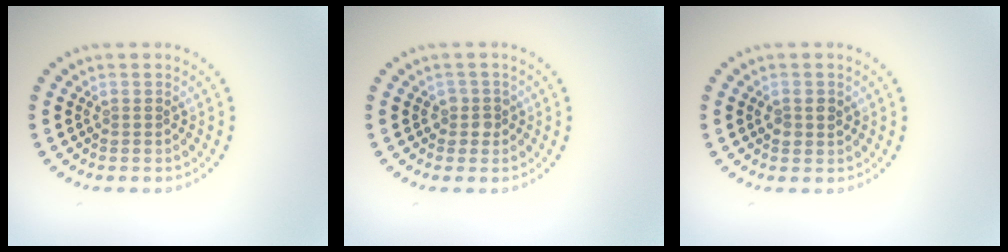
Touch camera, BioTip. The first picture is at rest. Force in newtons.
{"total": 1.4, "press": 1.2, "slide": 0.7}
{"total": 1.4, "press": 1.4, "slide": 0.2}